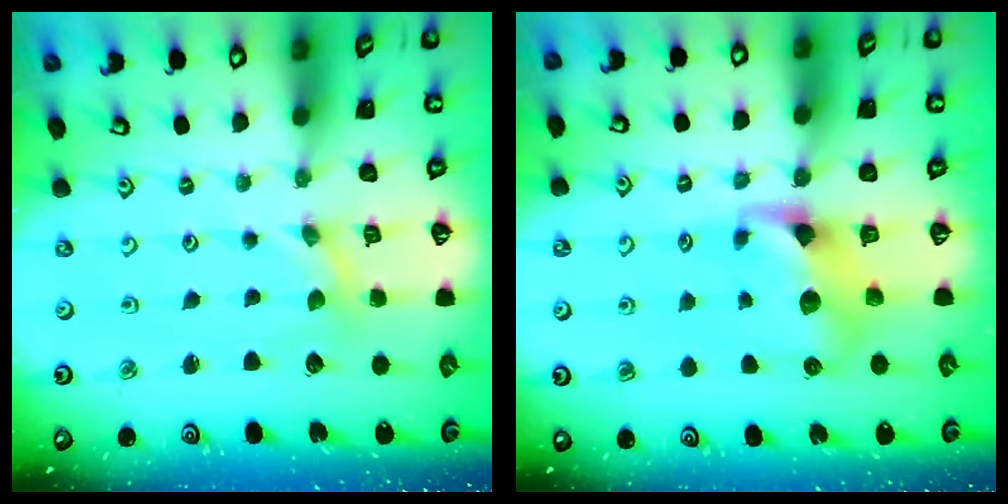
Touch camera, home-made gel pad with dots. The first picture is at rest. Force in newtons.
{"total": 8.6, "press": 8.5, "slide": 1.2}